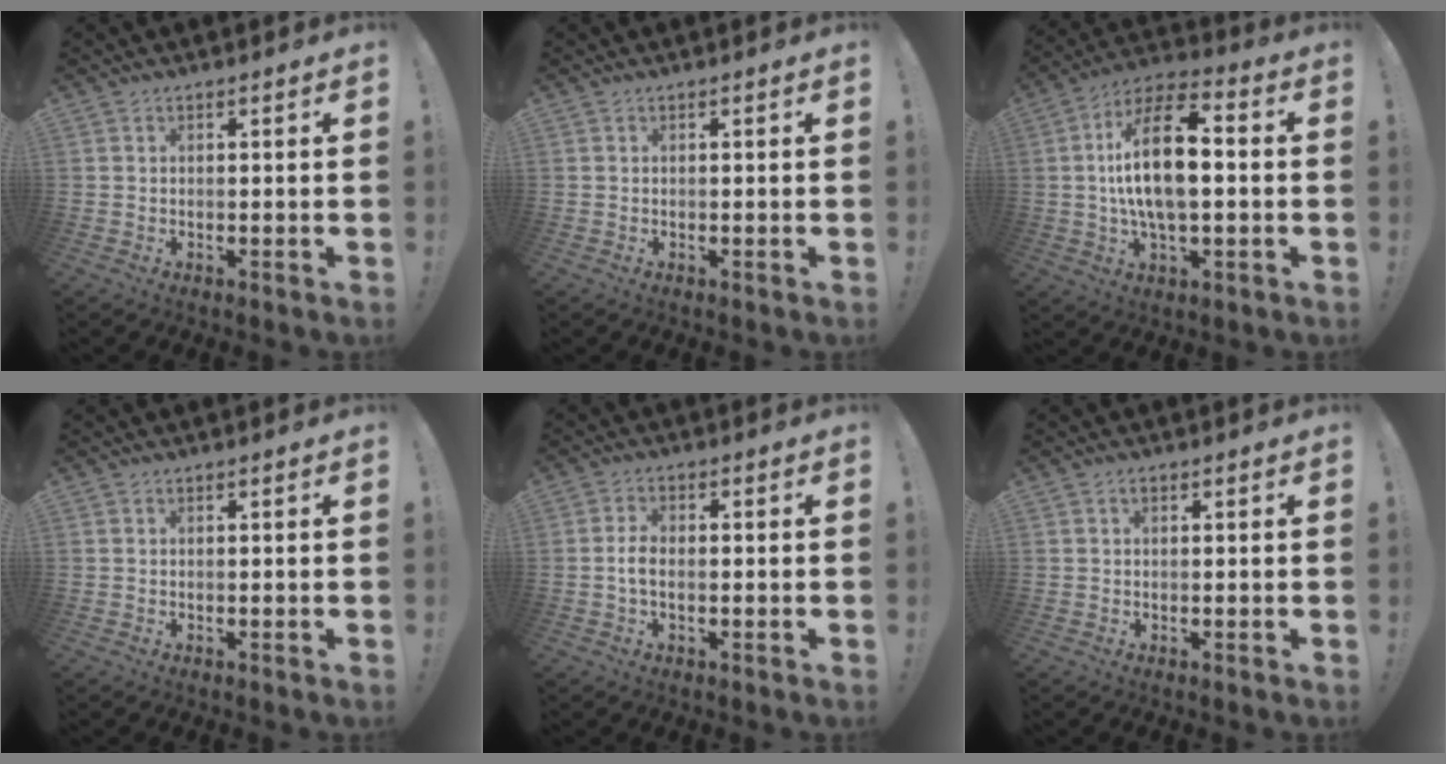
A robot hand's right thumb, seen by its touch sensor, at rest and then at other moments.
{"total": 0.0}
{"total": 17.6, "force": [0.7, 8.0, 15.6], "torque": [-0.274, 0.005, 0.004]}
{"total": 0.0}
{"total": 3.9, "force": [-0.7, 2.0, 3.3], "torque": [-0.062, -0.001, -0.015]}
{"total": 0.6, "force": [0.2, 0.4, 0.4], "torque": [-0.016, 0.005, 0.005]}